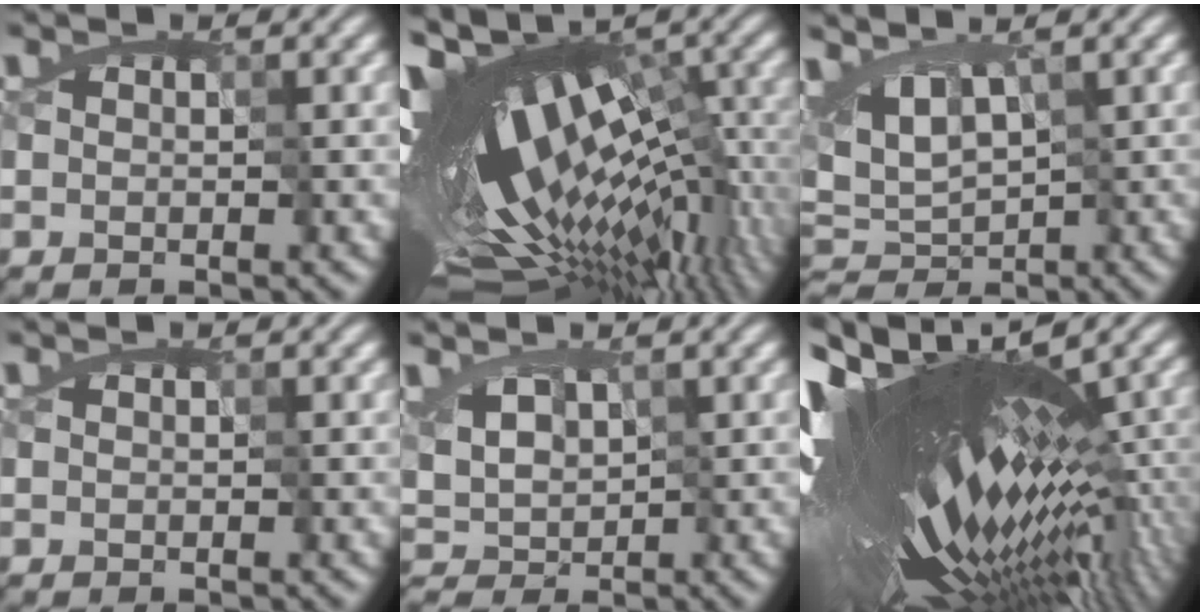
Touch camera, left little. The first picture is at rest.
{"total": 17.2, "force": [-1.5, 6.3, 16.0], "torque": [-0.242, -0.011, 0.006]}
{"total": 1.9, "force": [0.2, 1.5, 1.1], "torque": [-0.021, -0.009, 0.014]}
{"total": 0.0}
{"total": 1.7, "force": [0.6, 1.5, 0.6], "torque": [-0.032, -0.005, 0.036]}
{"total": 17.9, "force": [-0.6, 5.4, 17.1], "torque": [-0.294, -0.006, 0.014]}